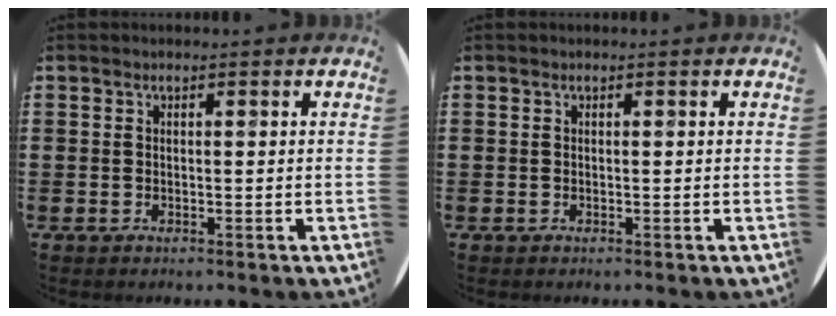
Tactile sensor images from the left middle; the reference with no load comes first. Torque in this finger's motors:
{"motor_torque": [-0.01, 0.01, 0.00, 0.00]}